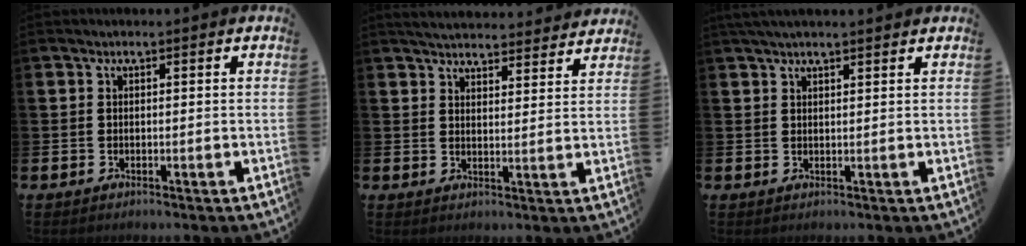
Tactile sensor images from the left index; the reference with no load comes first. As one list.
[{"total": 4.6, "force": [4.5, 0.6, 0.4], "torque": [-0.016, -0.030, 0.079]}, {"total": 2.2, "force": [2.0, 0.2, 1.0], "torque": [-0.018, 0.000, 0.035]}]